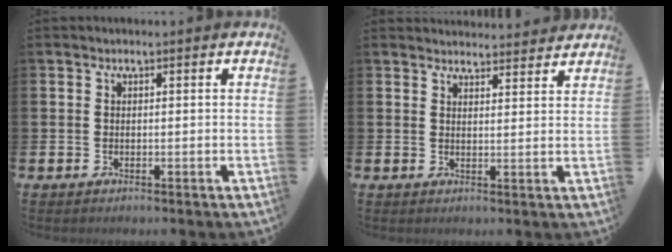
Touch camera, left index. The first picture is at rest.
{"total": 3.3, "force": [3.3, 0.4, -0.1], "torque": [0.002, -0.022, 0.058]}